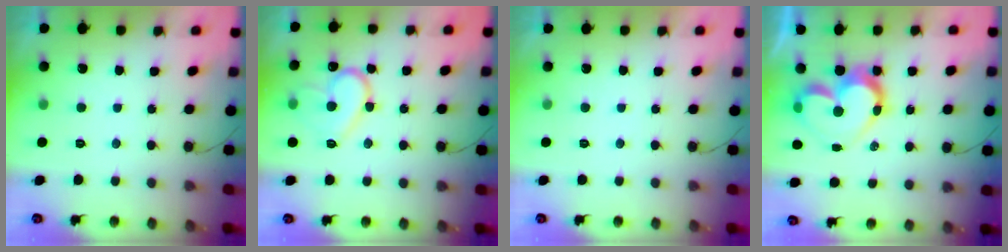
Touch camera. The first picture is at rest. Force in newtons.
{"total": 13.2, "press": 13.2, "slide": 1.4}
{"total": 1.8, "press": 1.8, "slide": 0.1}
{"total": 12.9, "press": 12.9, "slide": 1.5}